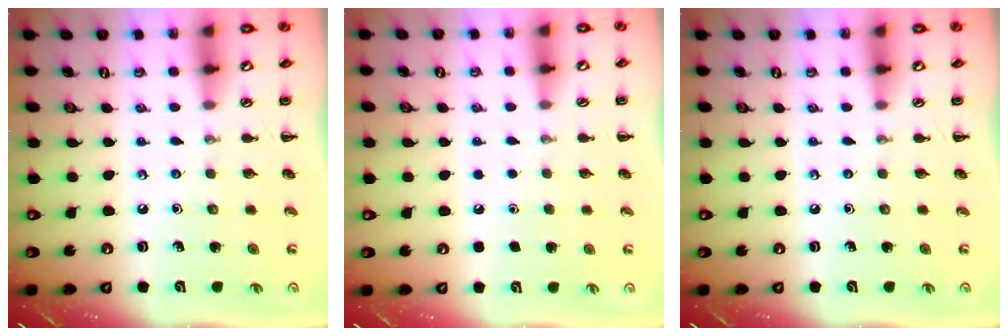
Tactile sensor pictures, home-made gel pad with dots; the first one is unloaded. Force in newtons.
{"total": 1.7, "press": 1.7, "slide": 0.1}
{"total": 0.0}